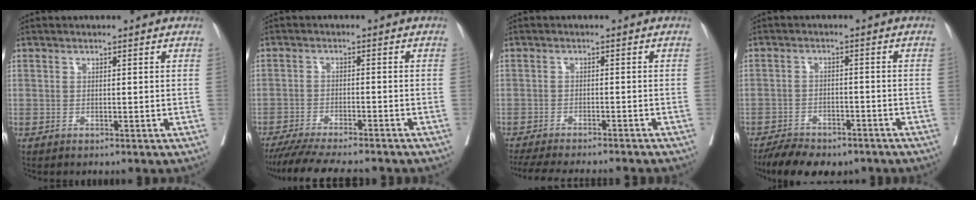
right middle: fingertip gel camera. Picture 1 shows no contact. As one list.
[{"total": 13.1, "force": [-11.6, 1.6, 5.9], "torque": [-0.086, -0.019, -0.169]}, {"total": 15.1, "force": [-13.6, 2.0, 6.2], "torque": [-0.118, -0.023, -0.186]}, {"total": 10.3, "force": [-8.2, 4.0, 4.6], "torque": [-0.066, 0.001, -0.123]}]